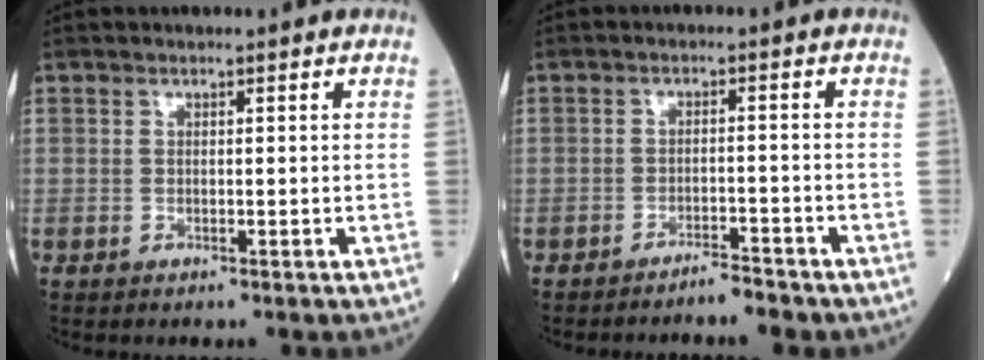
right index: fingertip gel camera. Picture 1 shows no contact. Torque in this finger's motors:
{"motor_torque": [-0.07, -0.16, 0.02, 0.00]}